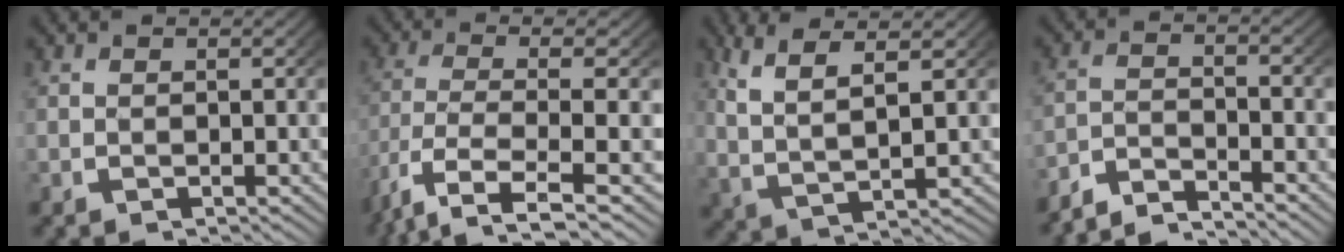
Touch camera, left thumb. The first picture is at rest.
{"total": 8.3, "force": [-2.6, 3.7, 7.0], "torque": [-0.168, -0.030, -0.017]}
{"total": 7.8, "force": [3.7, 4.0, 5.6], "torque": [-0.113, 0.006, 0.062]}
{"total": 4.5, "force": [-4.1, 1.3, 1.6], "torque": [-0.029, -0.008, -0.077]}